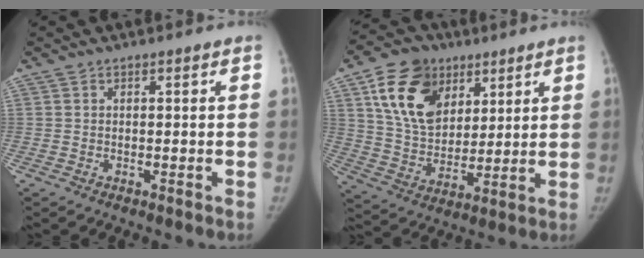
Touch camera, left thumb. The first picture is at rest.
{"total": 17.3, "force": [7.7, 12.0, 9.8], "torque": [-0.150, -0.022, 0.145]}